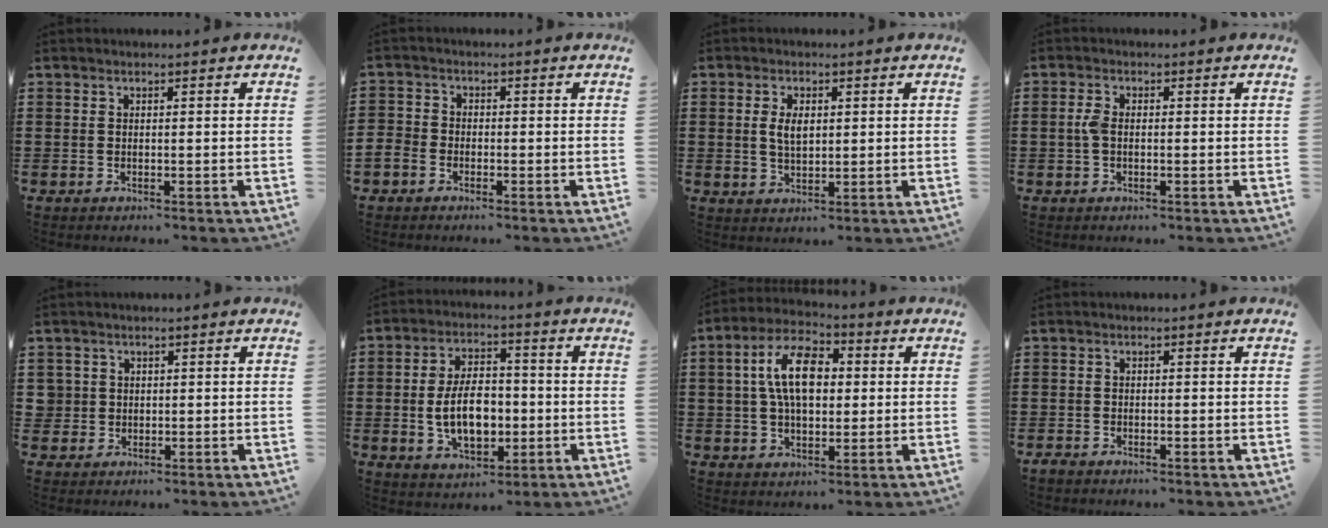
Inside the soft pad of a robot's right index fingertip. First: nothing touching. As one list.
[{"total": 2.2, "force": [-1.7, 1.5, 0.2], "torque": [-0.017, 0.002, -0.039]}, {"total": 3.8, "force": [0.5, 1.9, 3.2], "torque": [-0.066, 0.007, 0.008]}, {"total": 2.4, "force": [-0.2, 1.2, 2.1], "torque": [-0.056, -0.004, -0.009]}, {"total": 1.9, "force": [0.1, 1.9, 0.2], "torque": [-0.013, 0.009, -0.001]}, {"total": 8.8, "force": [-1.2, 5.3, 6.9], "torque": [-0.122, 0.000, -0.027]}, {"total": 10.0, "force": [1.6, 5.1, 8.4], "torque": [-0.172, 0.012, 0.022]}, {"total": 0.9, "force": [-0.7, 0.4, 0.0], "torque": [-0.003, 0.000, -0.016]}]